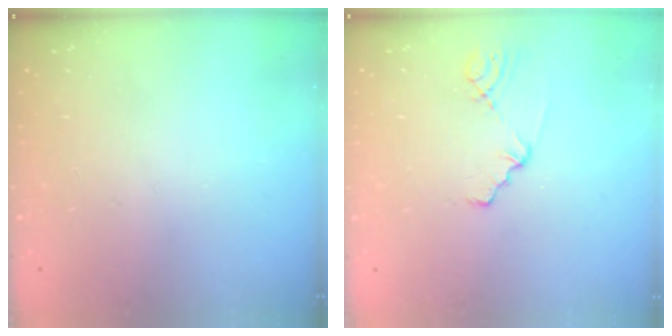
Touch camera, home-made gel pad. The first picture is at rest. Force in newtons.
{"total": 1.6, "press": 1.6, "slide": 0.3}